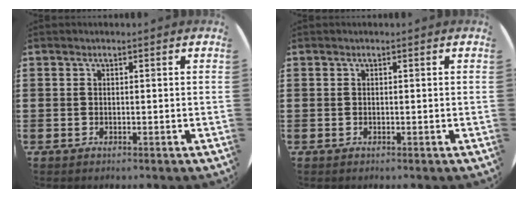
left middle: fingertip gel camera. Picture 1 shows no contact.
{"total": 0.0}